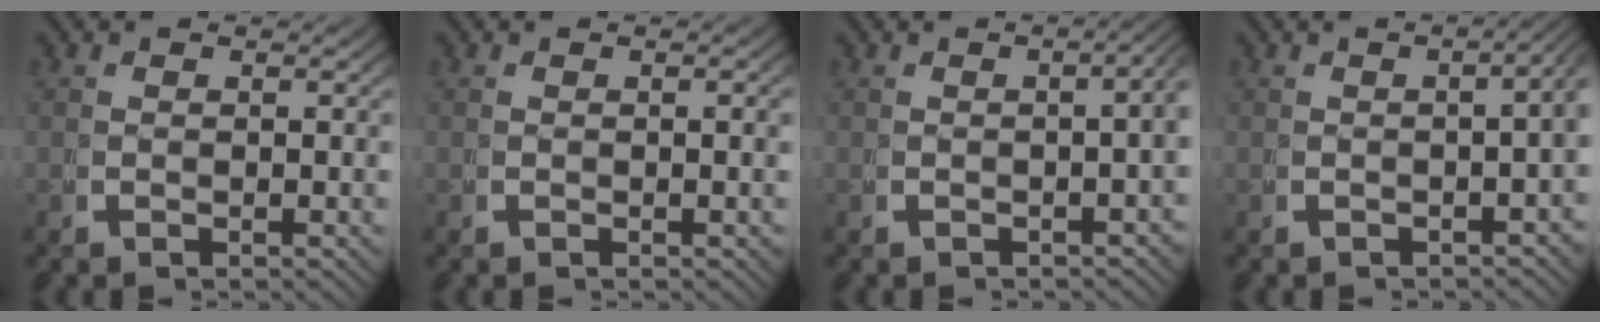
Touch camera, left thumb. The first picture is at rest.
{"total": 0.7, "force": [0.0, 0.1, 0.7], "torque": [-0.012, 0.001, 0.000]}
{"total": 5.0, "force": [-0.2, 2.2, 4.6], "torque": [-0.046, 0.021, -0.011]}
{"total": 5.6, "force": [0.1, 2.7, 4.9], "torque": [-0.048, 0.027, -0.010]}